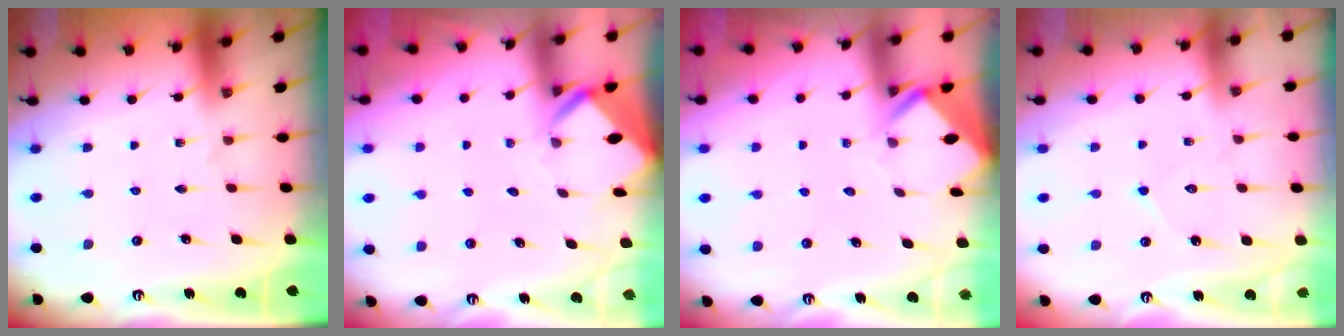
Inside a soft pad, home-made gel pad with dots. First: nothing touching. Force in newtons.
{"total": 3.2, "press": 3.2, "slide": 0.2}
{"total": 3.1, "press": 3.1, "slide": 0.3}
{"total": 5.5, "press": 5.5, "slide": 0.5}